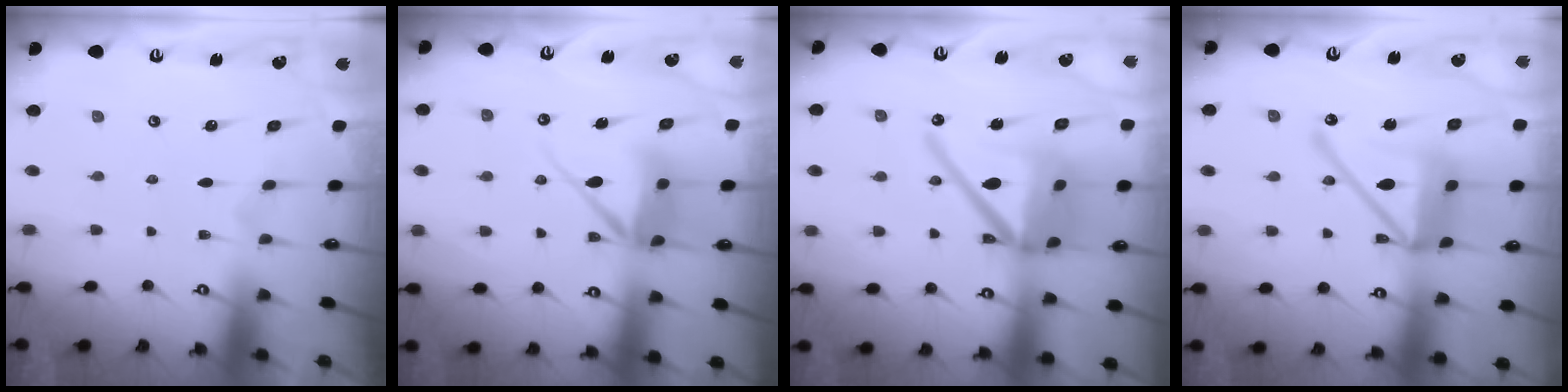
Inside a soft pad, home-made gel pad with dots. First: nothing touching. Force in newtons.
{"total": 10.6, "press": 10.5, "slide": 1.6}
{"total": 20.1, "press": 19.9, "slide": 2.7}
{"total": 18.4, "press": 18.3, "slide": 1.9}